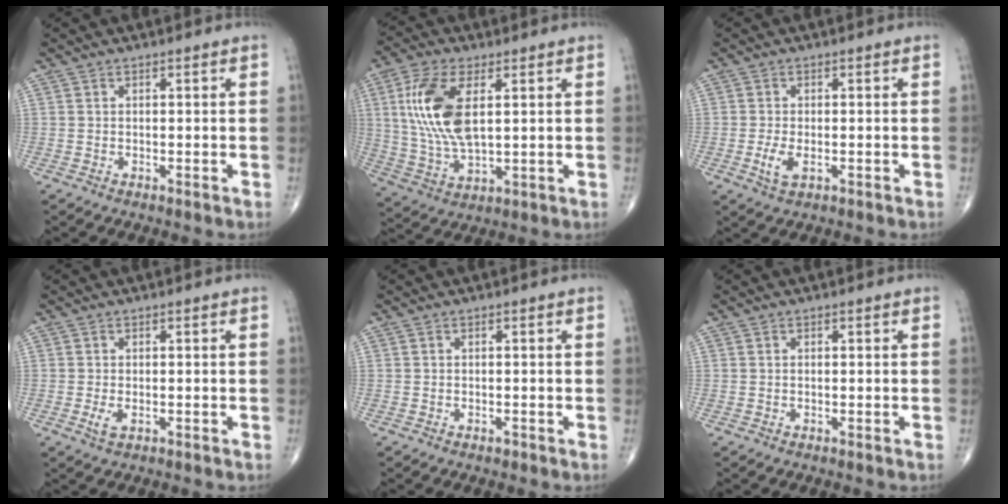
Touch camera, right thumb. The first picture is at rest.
{"total": 14.2, "force": [3.3, 6.6, 12.2], "torque": [-0.257, -0.008, 0.071]}
{"total": 3.3, "force": [-0.9, 1.6, 2.8], "torque": [-0.059, -0.004, -0.016]}
{"total": 2.1, "force": [-0.5, 1.1, 1.7], "torque": [-0.035, -0.003, -0.010]}
{"total": 0.5, "force": [-0.4, 0.3, 0.2], "torque": [-0.002, 0.000, -0.008]}
{"total": 0.0}